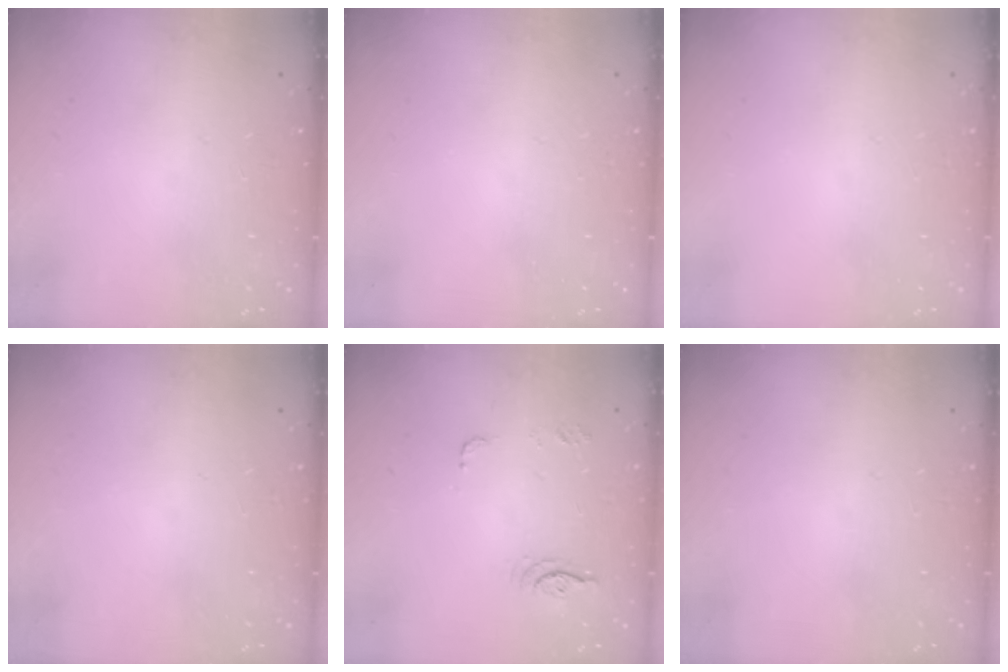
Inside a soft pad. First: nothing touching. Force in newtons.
{"total": 0.0}
{"total": 0.0}
{"total": 0.0}
{"total": 6.0, "press": 6.0, "slide": 0.4}
{"total": 0.0}